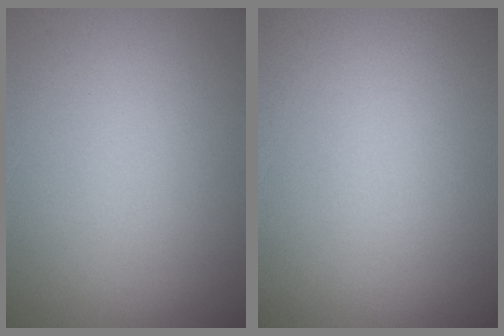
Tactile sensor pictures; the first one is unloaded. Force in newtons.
{"total": 0.0}